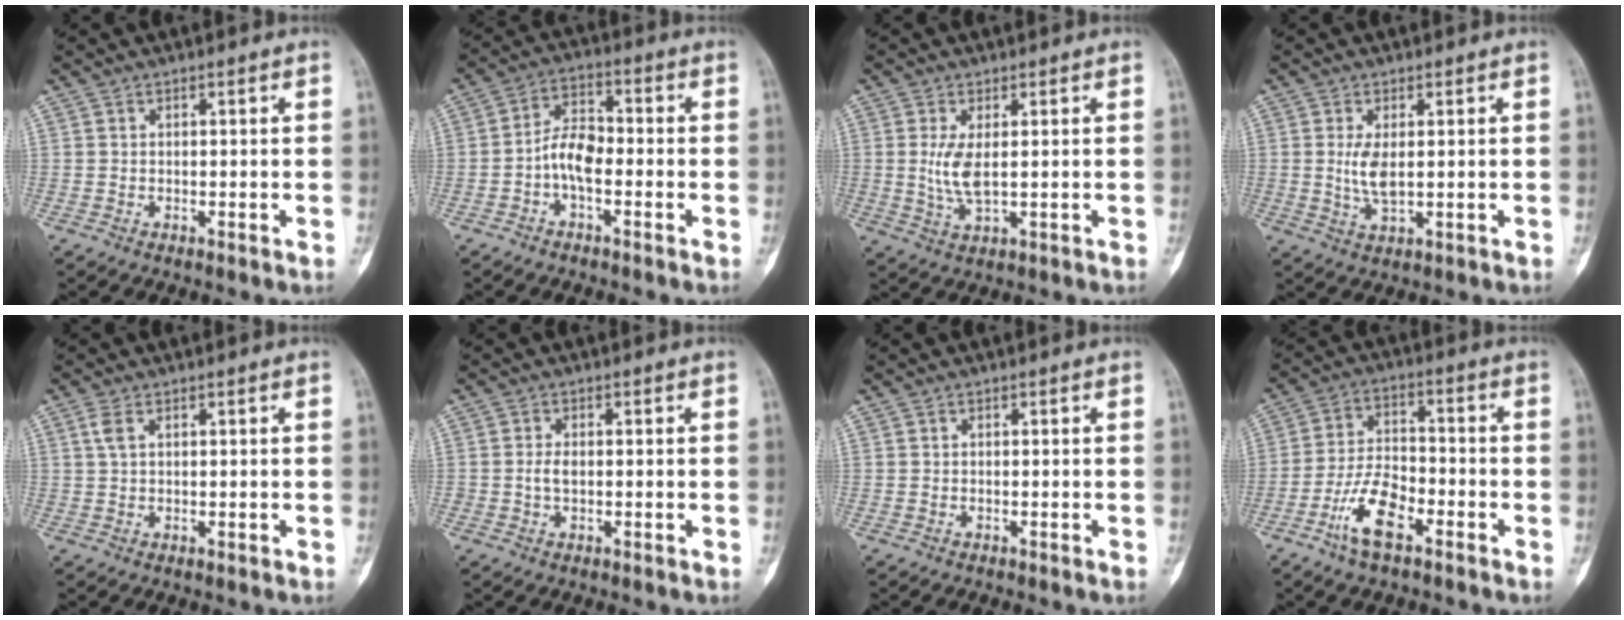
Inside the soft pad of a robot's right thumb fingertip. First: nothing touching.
{"total": 6.7, "force": [-1.9, 3.5, 5.3], "torque": [-0.091, 0.029, -0.043]}
{"total": 5.1, "force": [0.3, 1.8, 4.8], "torque": [-0.111, -0.011, 0.011]}
{"total": 4.5, "force": [0.2, 1.8, 4.1], "torque": [-0.088, -0.011, 0.010]}
{"total": 2.2, "force": [0.8, 1.0, 1.8], "torque": [-0.043, 0.007, 0.018]}
{"total": 2.2, "force": [-0.4, 1.3, 1.8], "torque": [-0.038, 0.005, -0.008]}
{"total": 0.0}
{"total": 9.8, "force": [-5.3, 4.3, 7.1], "torque": [-0.133, 0.028, -0.102]}